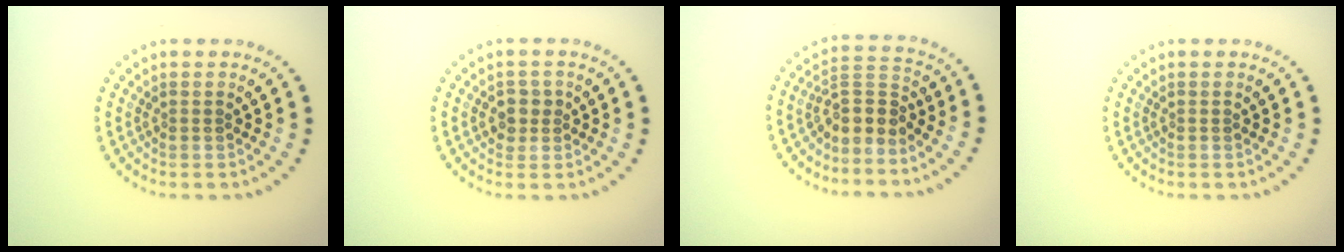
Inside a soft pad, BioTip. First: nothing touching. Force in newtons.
{"total": 1.8, "press": 1.6, "slide": 0.6}
{"total": 3.0, "press": 2.3, "slide": 1.9}
{"total": 0.0}